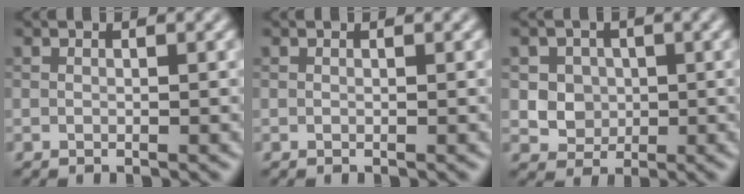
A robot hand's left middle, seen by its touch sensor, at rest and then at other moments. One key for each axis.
{"total": 0.0}
{"total": 4.2, "fx": 1.0, "fy": 3.7, "fz": 1.8, "tx": -0.025, "ty": 0.009, "tz": 0.018}